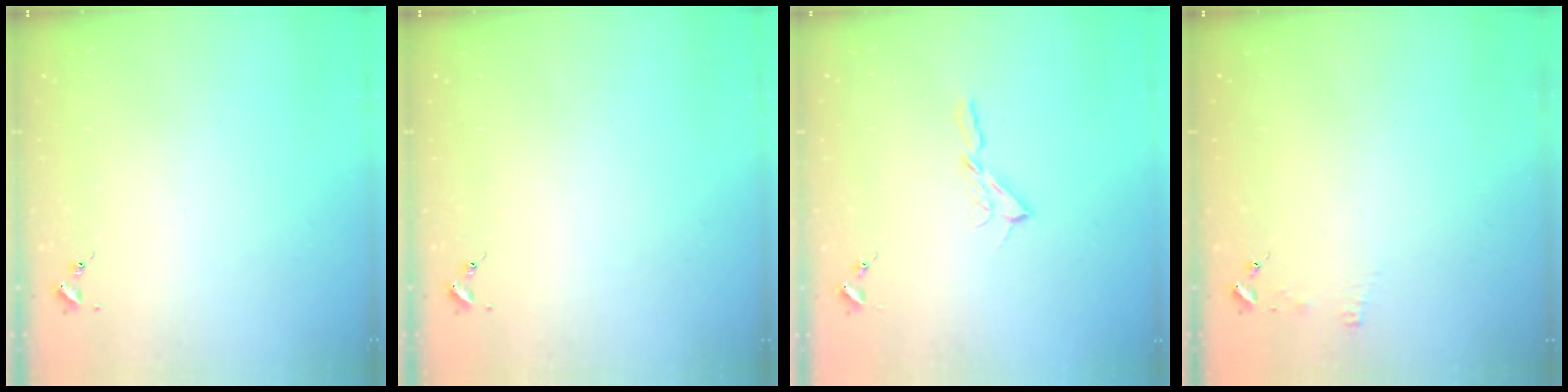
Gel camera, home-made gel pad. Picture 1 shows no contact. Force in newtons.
{"total": 0.0}
{"total": 3.7, "press": 3.7, "slide": 0.3}
{"total": 3.7, "press": 3.7, "slide": 0.3}